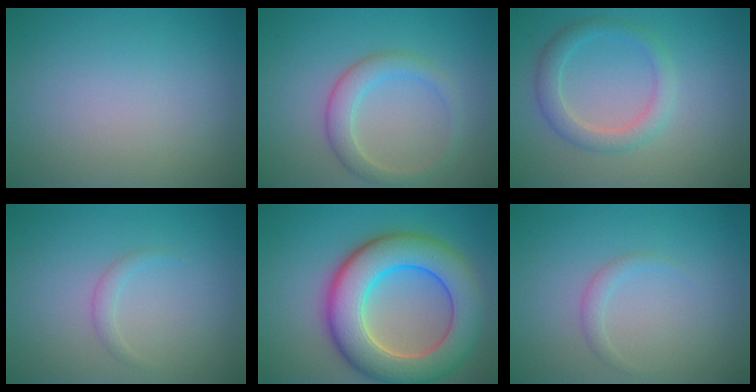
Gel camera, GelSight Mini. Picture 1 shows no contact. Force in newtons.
{"total": 3.0, "press": 3.0, "slide": 0.1}
{"total": 2.8, "press": 2.8, "slide": 0.1}
{"total": 1.0, "press": 1.0, "slide": 0.2}
{"total": 10.4, "press": 10.4, "slide": 0.8}
{"total": 1.1, "press": 1.1, "slide": 0.0}